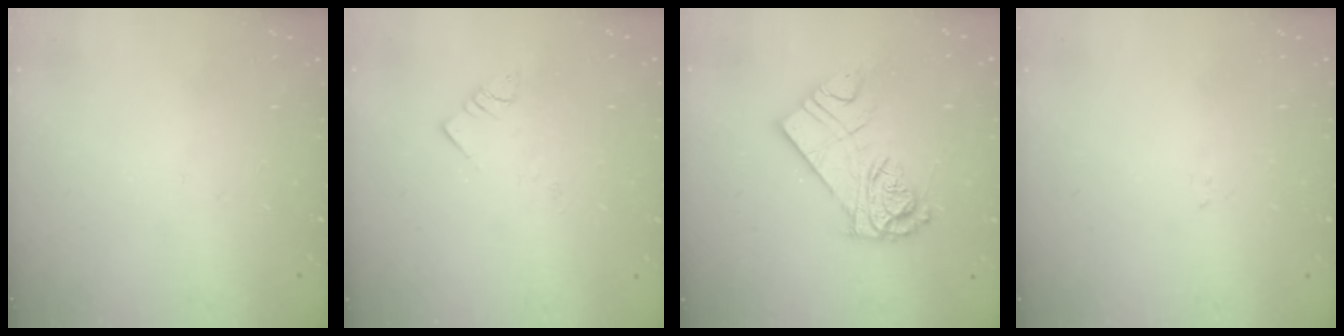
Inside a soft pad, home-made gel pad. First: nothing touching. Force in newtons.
{"total": 2.9, "press": 2.9, "slide": 0.2}
{"total": 13.2, "press": 13.1, "slide": 1.3}
{"total": 1.6, "press": 1.6, "slide": 0.1}